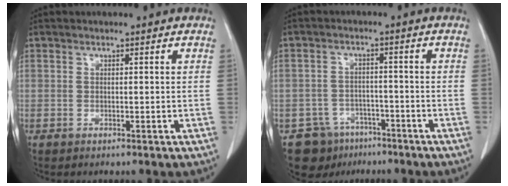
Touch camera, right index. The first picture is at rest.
{"total": 7.4, "force": [-4.9, 5.5, 0.3], "torque": [0.000, 0.021, -0.073]}